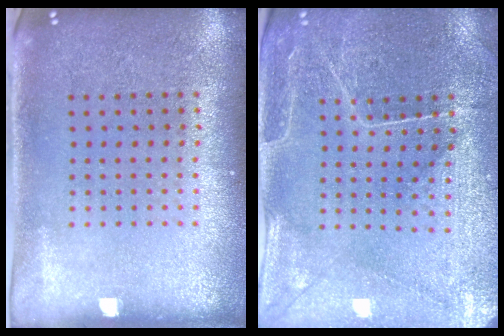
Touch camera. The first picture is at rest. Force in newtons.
{"total": 0.8, "press": 0.7, "slide": 0.4}